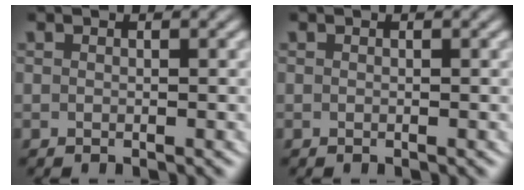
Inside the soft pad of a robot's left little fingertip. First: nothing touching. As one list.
[{"total": 0.0}]